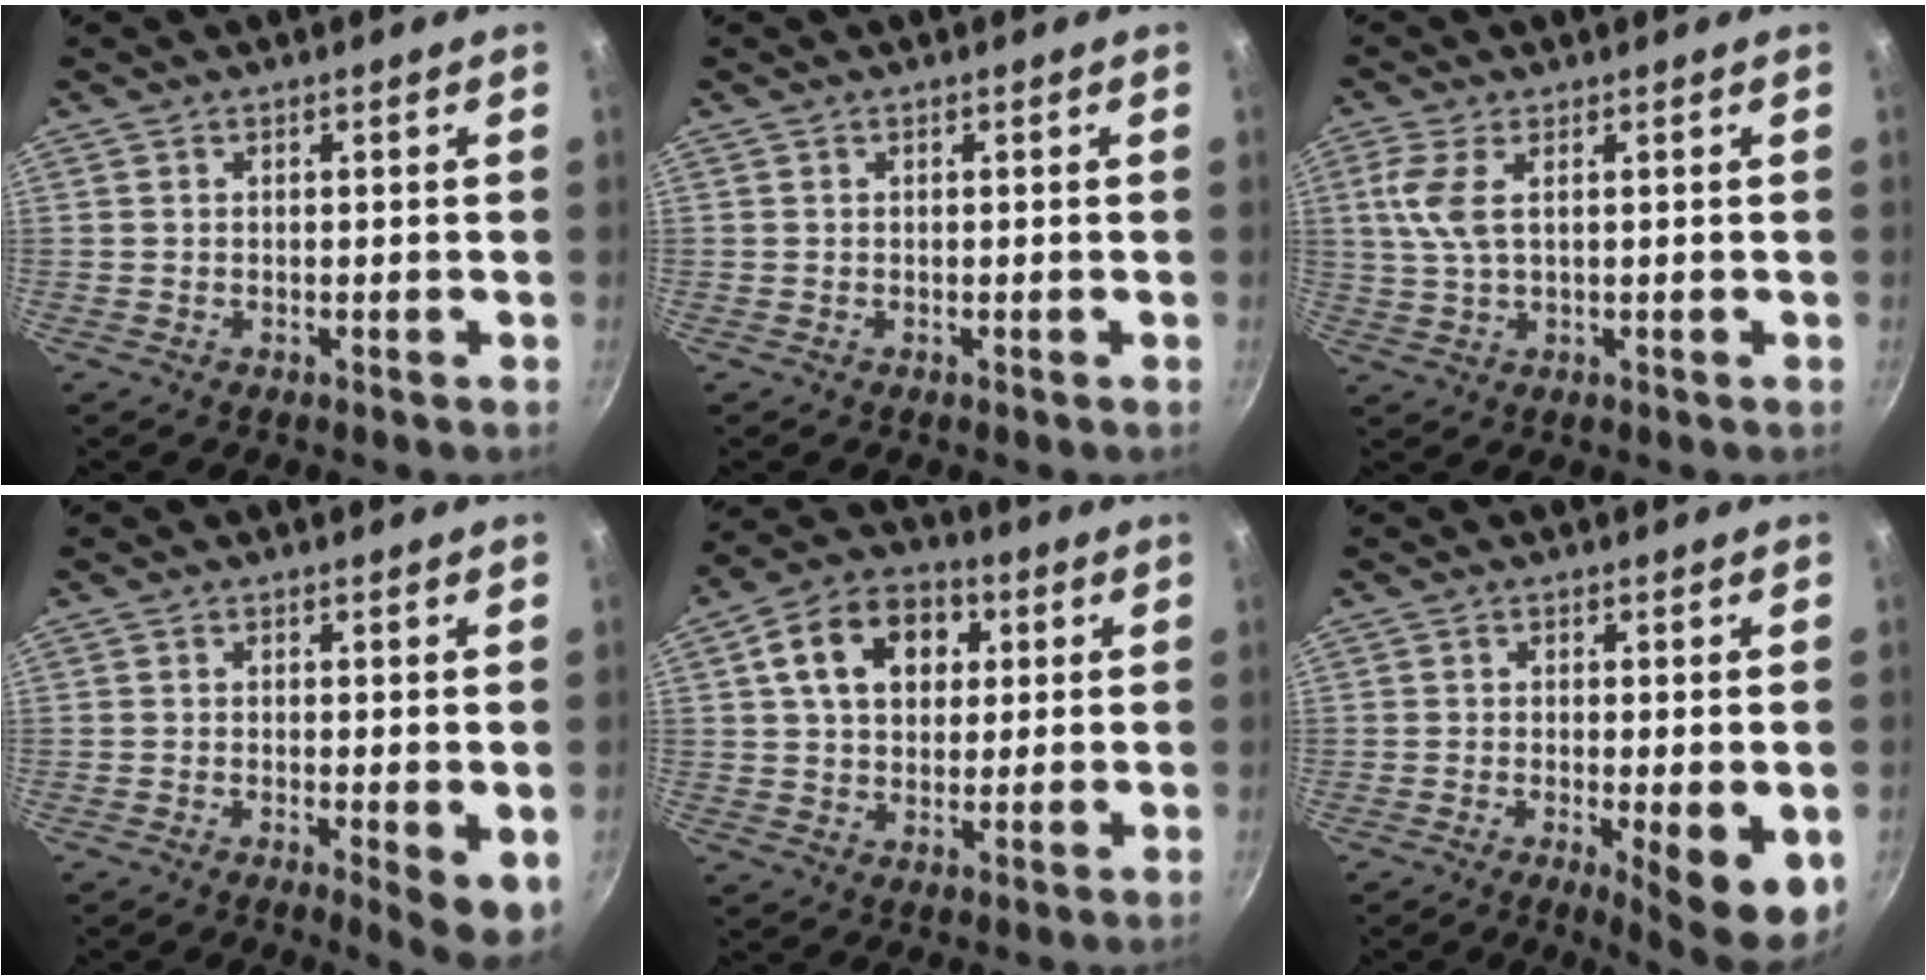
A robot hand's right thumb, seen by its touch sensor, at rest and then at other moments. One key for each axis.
{"total": 0.0}
{"total": 5.7, "fx": 1.5, "fy": 2.3, "fz": 5.0, "tx": -0.115, "ty": 0.003, "tz": 0.032}
{"total": 5.7, "fx": -1.0, "fy": 1.7, "fz": 5.4, "tx": -0.061, "ty": -0.009, "tz": -0.011}
{"total": 13.5, "fx": 3.9, "fy": 9.9, "fz": 8.3, "tx": -0.116, "ty": 0.013, "tz": 0.052}
{"total": 8.6, "fx": -2.1, "fy": 2.0, "fz": 8.1, "tx": -0.100, "ty": -0.010, "tz": -0.021}